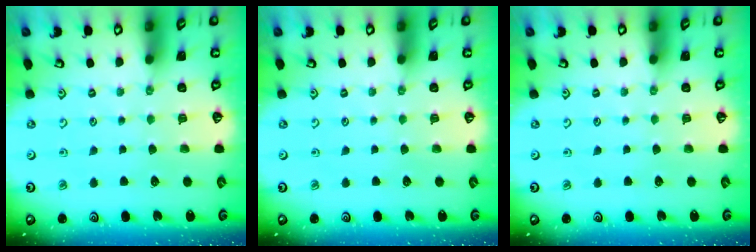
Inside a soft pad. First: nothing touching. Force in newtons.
{"total": 0.0}
{"total": 0.0}